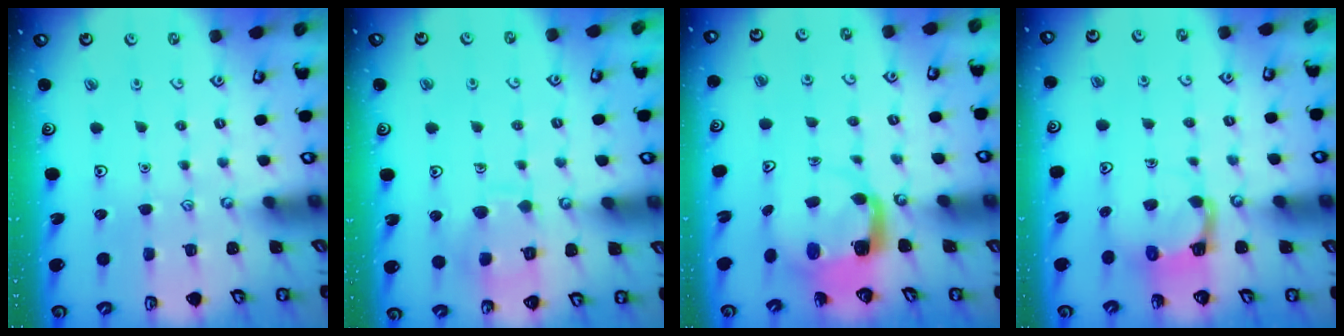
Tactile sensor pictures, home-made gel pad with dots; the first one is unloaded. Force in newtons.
{"total": 9.6, "press": 9.6, "slide": 0.1}
{"total": 4.1, "press": 4.0, "slide": 0.4}
{"total": 5.2, "press": 5.2, "slide": 0.4}